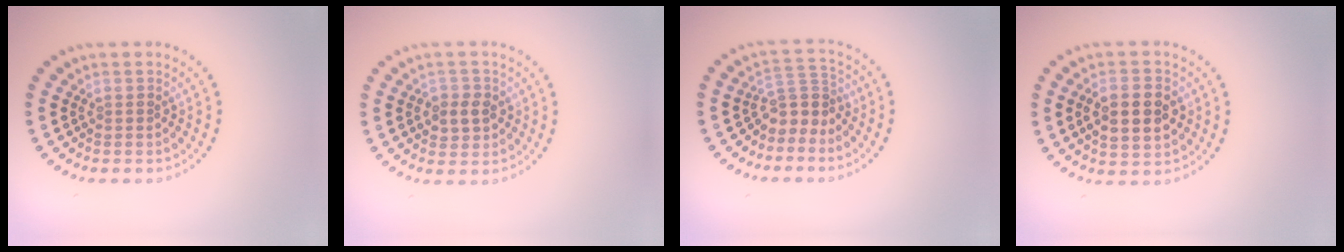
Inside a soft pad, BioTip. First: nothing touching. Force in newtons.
{"total": 2.2, "press": 2.2, "slide": 0.5}
{"total": 2.8, "press": 2.0, "slide": 2.0}
{"total": 4.6, "press": 4.6, "slide": 0.2}